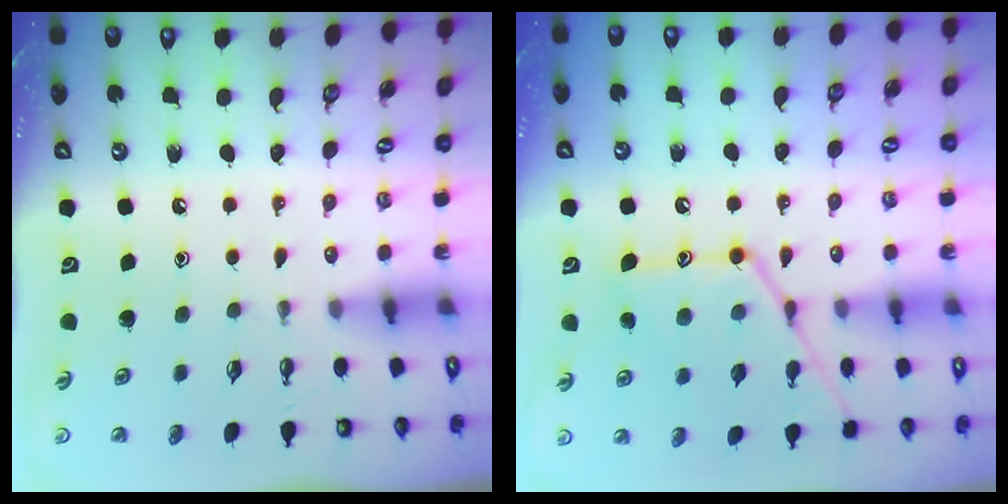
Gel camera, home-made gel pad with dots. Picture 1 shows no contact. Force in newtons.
{"total": 17.1, "press": 17.0, "slide": 1.2}